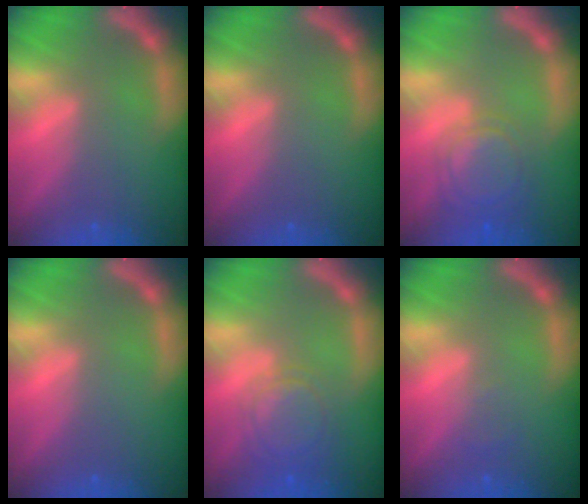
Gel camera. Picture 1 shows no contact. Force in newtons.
{"total": 0.0}
{"total": 5.6}
{"total": 0.0}
{"total": 5.1}
{"total": 0.9}